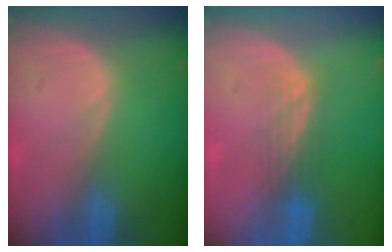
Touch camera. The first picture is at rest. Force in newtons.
{"total": 3.0, "press": 2.6, "slide": 1.4}